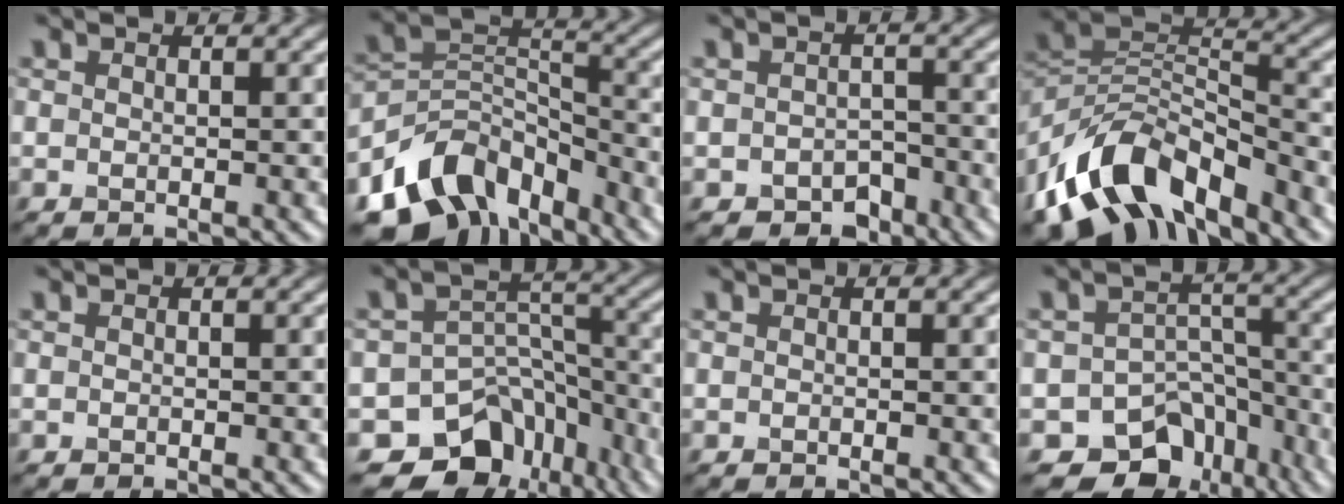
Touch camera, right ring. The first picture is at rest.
{"total": 9.7, "force": [-6.7, 6.0, 3.7], "torque": [-0.052, -0.004, -0.127]}
{"total": 2.7, "force": [-1.9, 1.8, 0.6], "torque": [0.002, -0.003, -0.027]}
{"total": 11.8, "force": [-7.7, 6.3, 6.2], "torque": [-0.118, 0.011, -0.156]}
{"total": 0.0}
{"total": 10.9, "force": [-7.9, 7.1, 2.5], "torque": [-0.014, 0.003, -0.110]}
{"total": 0.0}
{"total": 8.6, "force": [-6.3, 5.5, 2.1], "torque": [0.002, -0.006, -0.087]}